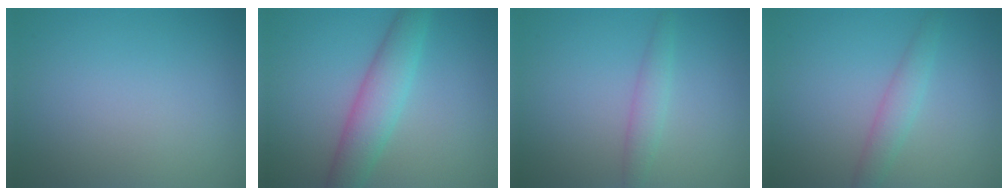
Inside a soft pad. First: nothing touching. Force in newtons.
{"total": 4.4, "press": 4.4, "slide": 0.2}
{"total": 1.7, "press": 1.7, "slide": 0.0}
{"total": 2.0, "press": 2.0, "slide": 0.0}